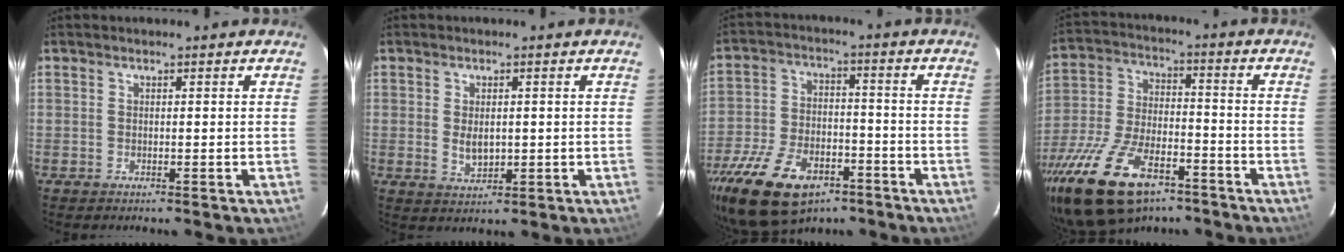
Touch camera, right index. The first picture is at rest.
{"total": 4.0, "force": [0.0, 2.5, 3.1], "torque": [-0.055, -0.006, 0.006]}
{"total": 20.4, "force": [-12.6, 11.8, 10.8], "torque": [-0.245, -0.009, -0.195]}
{"total": 21.2, "force": [-13.6, 10.1, 12.6], "torque": [-0.268, -0.021, -0.233]}